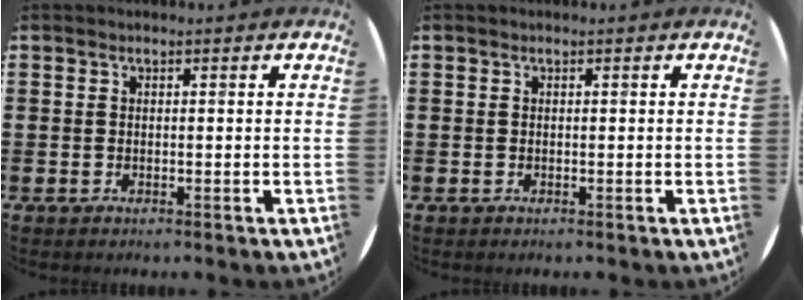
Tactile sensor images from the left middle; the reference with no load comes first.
{"total": 0.0}